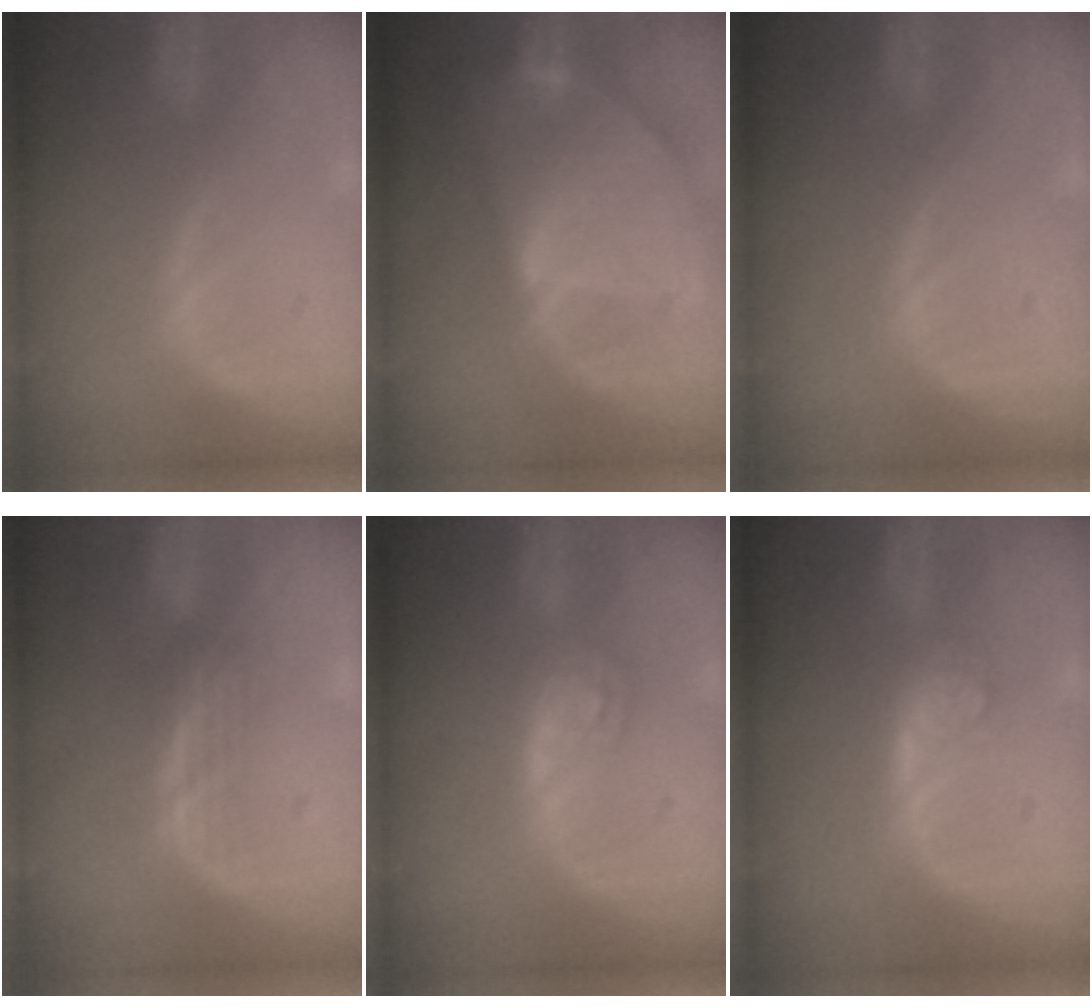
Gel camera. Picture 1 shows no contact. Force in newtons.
{"total": 9.5, "press": 8.2, "slide": 4.8}
{"total": 0.0}
{"total": 2.2, "press": 2.1, "slide": 0.2}
{"total": 4.6, "press": 4.2, "slide": 2.0}
{"total": 3.9, "press": 3.5, "slide": 1.8}